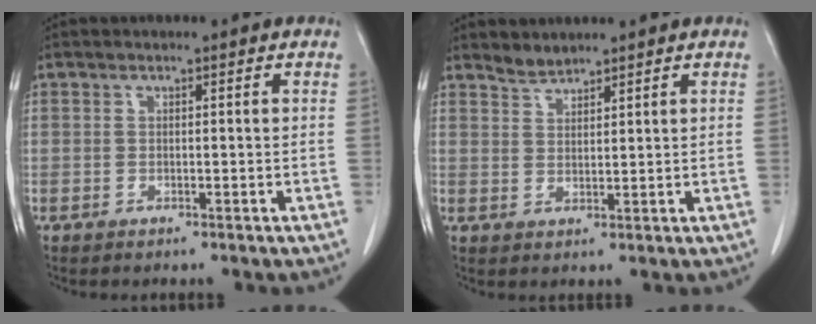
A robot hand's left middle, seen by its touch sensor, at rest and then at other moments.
{"total": 2.2, "force": [2.2, 0.2, 0.0], "torque": [0.000, 0.000, 0.043]}